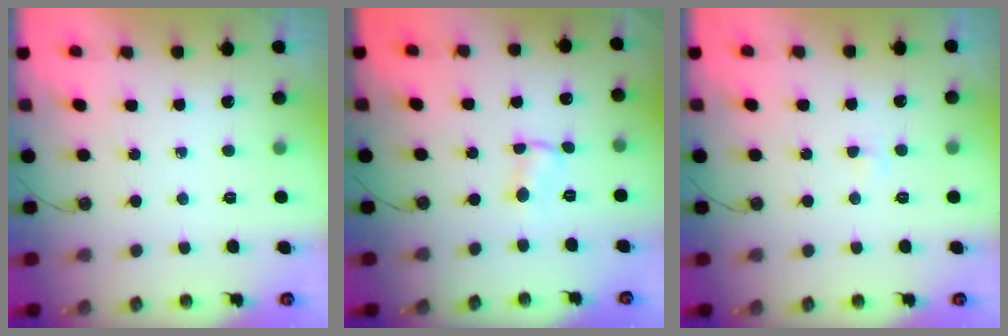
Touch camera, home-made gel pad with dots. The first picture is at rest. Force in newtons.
{"total": 1.0, "press": 1.0, "slide": 0.2}
{"total": 2.1, "press": 2.1, "slide": 0.3}